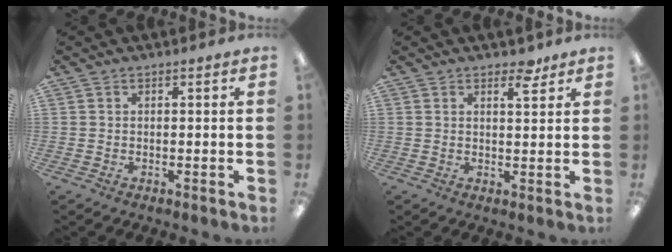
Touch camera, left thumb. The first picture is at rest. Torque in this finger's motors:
{"motor_torque": [-0.04, 0.19, -0.27, 0.11, 0.00]}